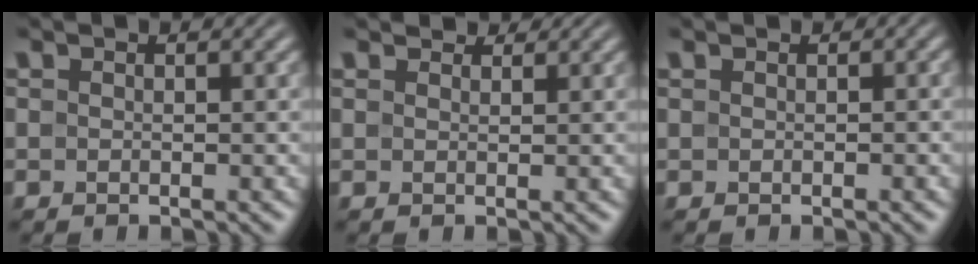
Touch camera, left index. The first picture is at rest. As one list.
[{"total": 2.4, "force": [2.2, 0.8, 0.7], "torque": [-0.017, -0.003, 0.030]}, {"total": 1.0, "force": [0.6, 0.6, 0.6], "torque": [-0.010, 0.002, 0.005]}]